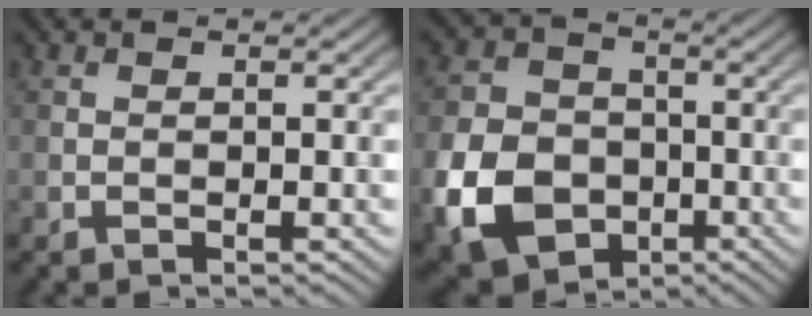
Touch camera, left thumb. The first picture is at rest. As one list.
[{"total": 11.3, "force": [-4.0, 8.7, 6.0], "torque": [-0.158, -0.027, -0.088]}]